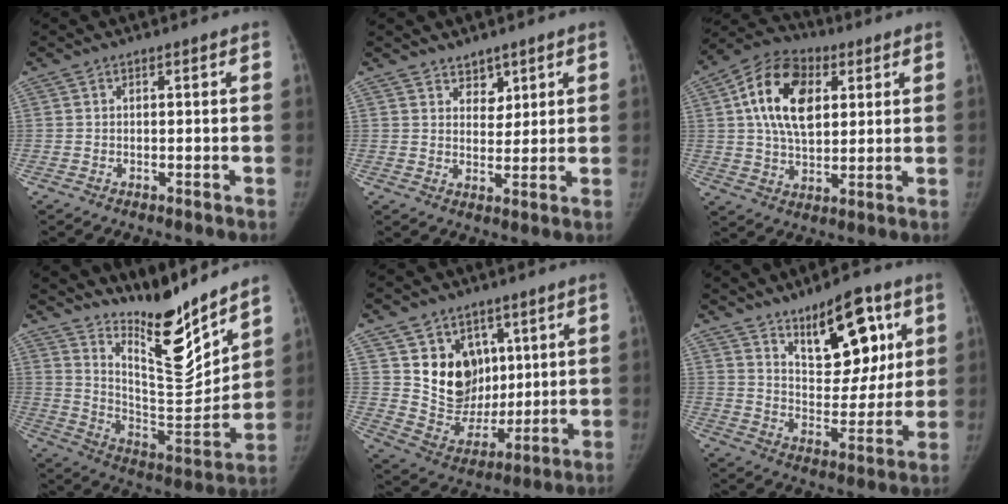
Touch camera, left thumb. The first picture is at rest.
{"total": 4.0, "force": [2.9, 2.6, 1.0], "torque": [0.010, -0.022, 0.049]}
{"total": 15.5, "force": [4.3, 9.6, 11.4], "torque": [-0.182, -0.002, 0.071]}
{"total": 16.7, "force": [14.1, 3.2, 8.3], "torque": [-0.089, -0.125, 0.248]}
{"total": 13.7, "force": [5.0, 11.2, 6.1], "torque": [-0.058, -0.032, 0.108]}
{"total": 16.3, "force": [8.0, 7.7, 12.0], "torque": [-0.126, -0.043, 0.132]}